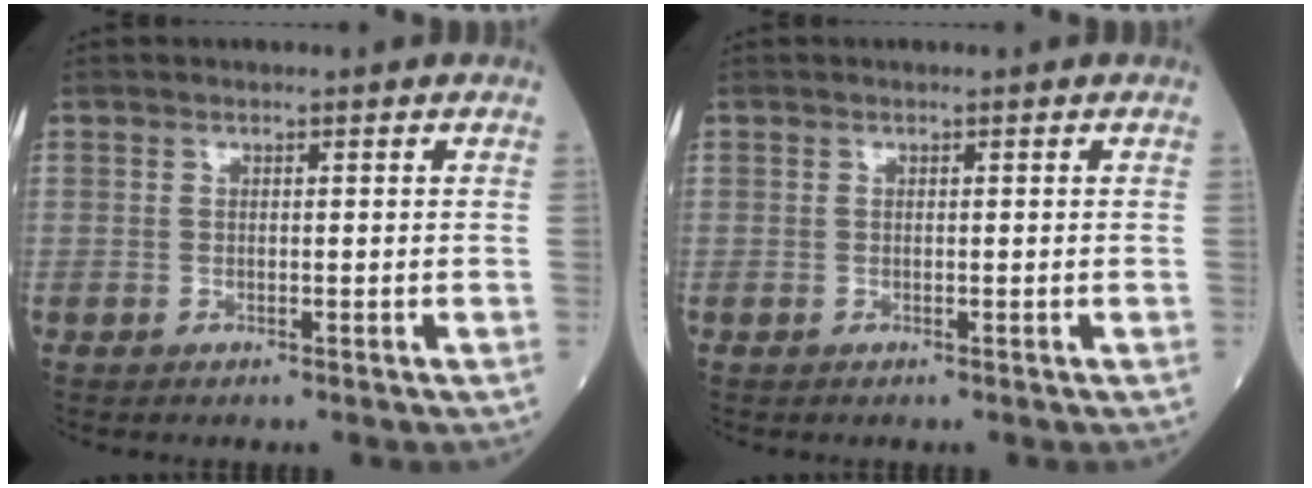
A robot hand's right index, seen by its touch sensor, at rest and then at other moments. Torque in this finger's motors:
{"motor_torque": [0.00, 0.00, 0.00, -0.01]}